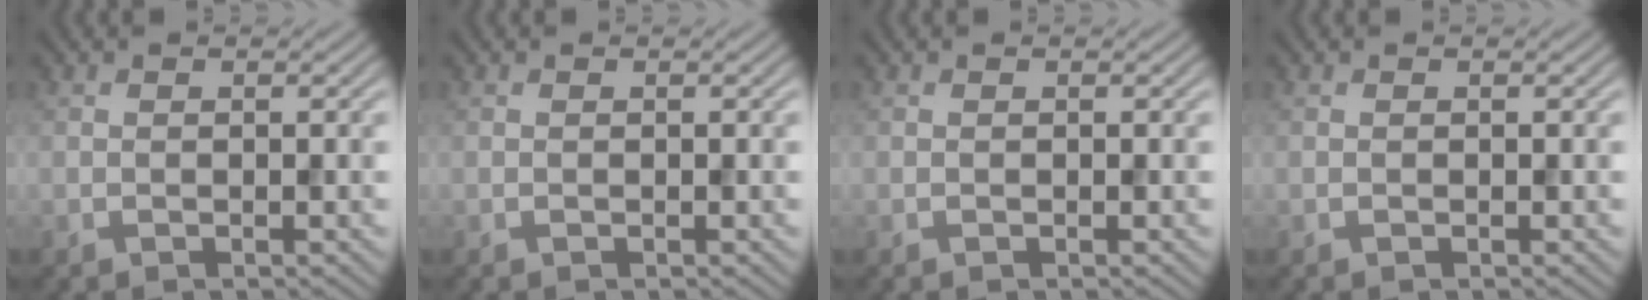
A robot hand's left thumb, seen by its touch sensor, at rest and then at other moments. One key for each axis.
{"total": 0.0}
{"total": 0.0}
{"total": 0.0}